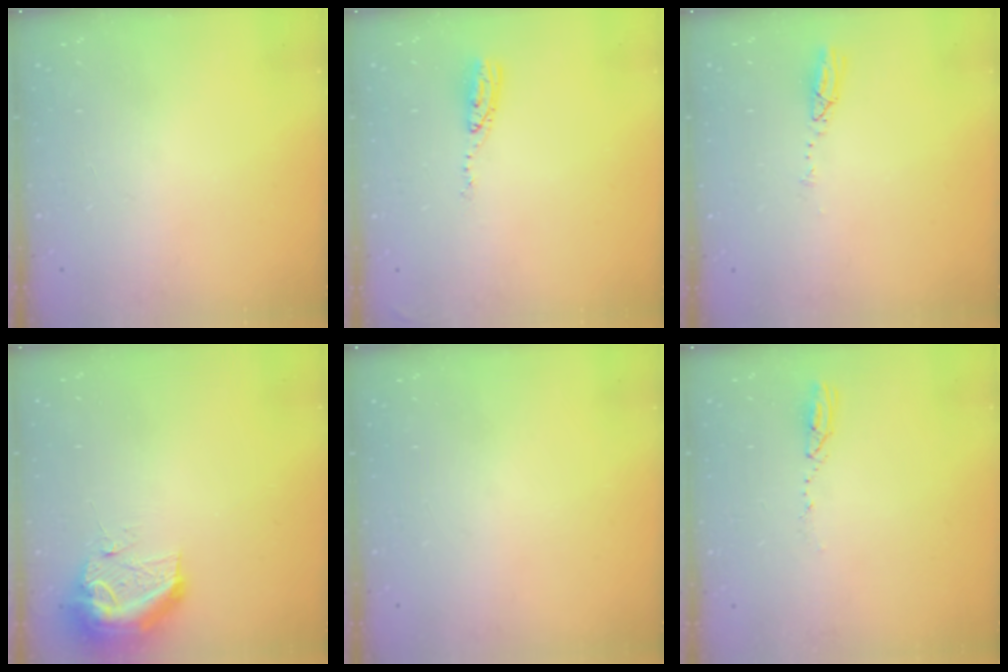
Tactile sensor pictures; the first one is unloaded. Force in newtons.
{"total": 5.9, "press": 5.9, "slide": 0.4}
{"total": 3.6, "press": 3.6, "slide": 0.2}
{"total": 11.7, "press": 11.7, "slide": 1.3}
{"total": 0.0}
{"total": 4.1, "press": 4.1, "slide": 0.4}